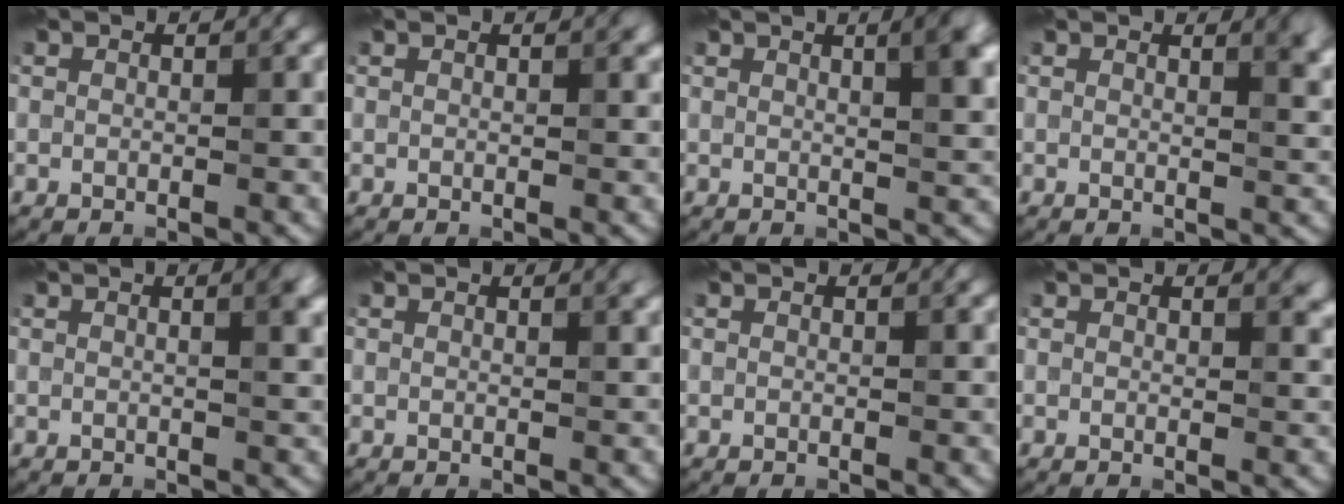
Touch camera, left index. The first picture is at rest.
{"total": 0.9, "force": [0.4, 0.2, 0.7], "torque": [-0.008, 0.000, 0.007]}
{"total": 5.5, "force": [2.2, 1.8, 4.7], "torque": [-0.034, 0.016, 0.017]}
{"total": 2.9, "force": [1.7, 1.0, 2.2], "torque": [-0.009, 0.003, 0.021]}
{"total": 3.7, "force": [1.1, 1.5, 3.2], "torque": [-0.017, 0.016, 0.001]}
{"total": 1.4, "force": [0.9, 0.5, 1.0], "torque": [-0.004, 0.003, 0.009]}
{"total": 0.0}
{"total": 1.1, "force": [0.7, 0.5, 0.7], "torque": [-0.004, -0.002, 0.012]}